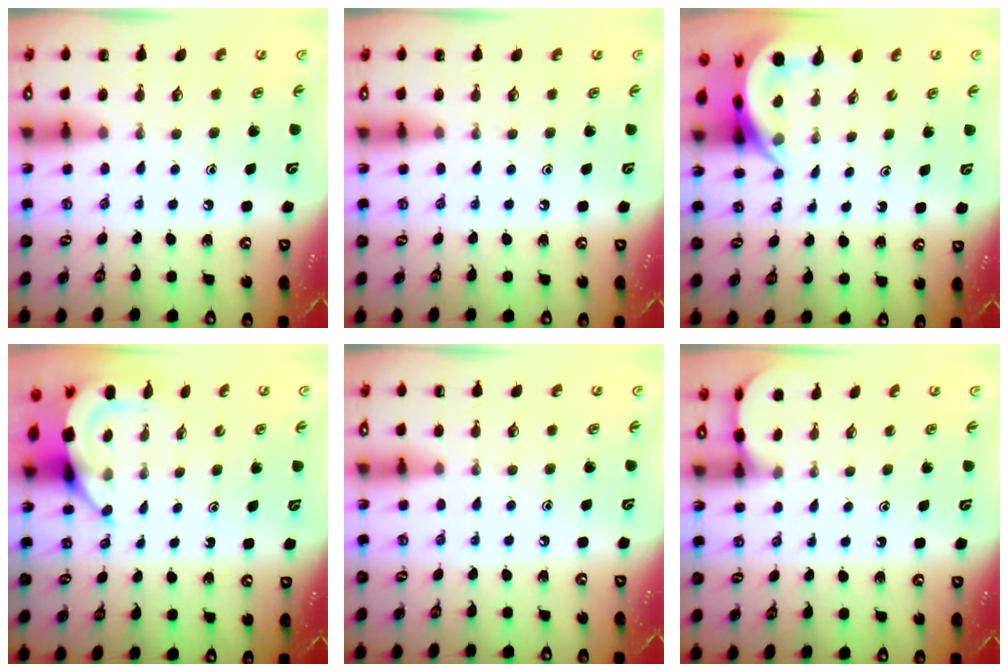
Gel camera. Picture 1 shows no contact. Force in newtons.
{"total": 0.0}
{"total": 5.8, "press": 5.8, "slide": 0.3}
{"total": 6.0, "press": 6.0, "slide": 0.7}
{"total": 0.0}
{"total": 1.8, "press": 1.8, "slide": 0.1}